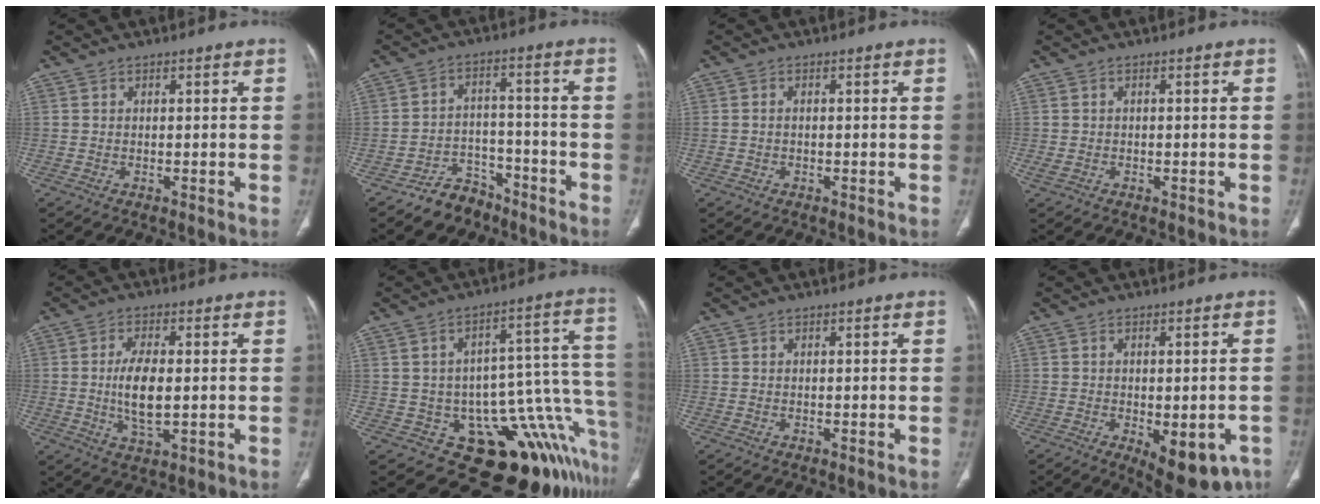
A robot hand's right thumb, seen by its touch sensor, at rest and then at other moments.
{"total": 7.4, "force": [-5.7, 4.5, 1.5], "torque": [0.003, 0.056, -0.095]}
{"total": 0.7, "force": [-0.1, 0.4, 0.5], "torque": [-0.016, 0.004, 0.002]}
{"total": 1.4, "force": [-0.4, 0.9, 1.0], "torque": [-0.028, 0.007, -0.001]}
{"total": 8.0, "force": [-0.3, 3.5, 7.2], "torque": [-0.139, -0.008, -0.004]}
{"total": 20.4, "force": [-9.2, 10.7, 14.8], "torque": [-0.069, 0.115, -0.107]}
{"total": 0.0}
{"total": 12.1, "force": [-5.4, 5.7, 9.2], "torque": [-0.099, 0.004, -0.061]}